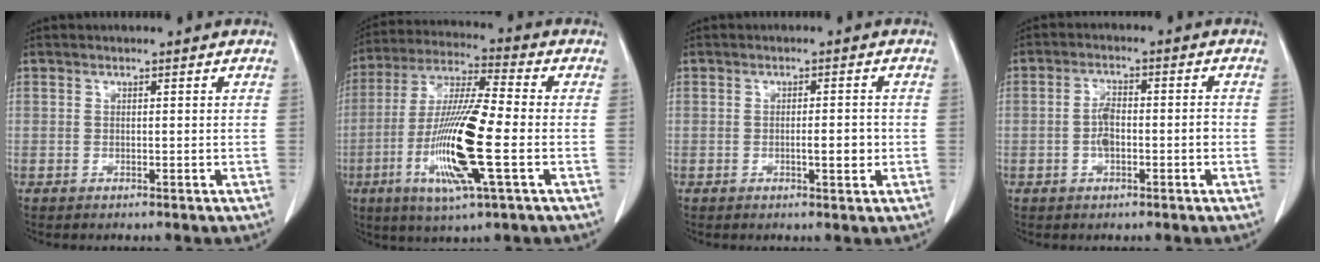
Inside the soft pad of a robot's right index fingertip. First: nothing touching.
{"total": 16.2, "force": [-4.0, 1.0, 15.6], "torque": [-0.319, -0.017, -0.079]}
{"total": 2.9, "force": [-0.5, 0.7, 2.8], "torque": [-0.045, -0.001, -0.006]}
{"total": 4.3, "force": [-0.9, 1.8, 3.8], "torque": [-0.080, 0.010, -0.017]}